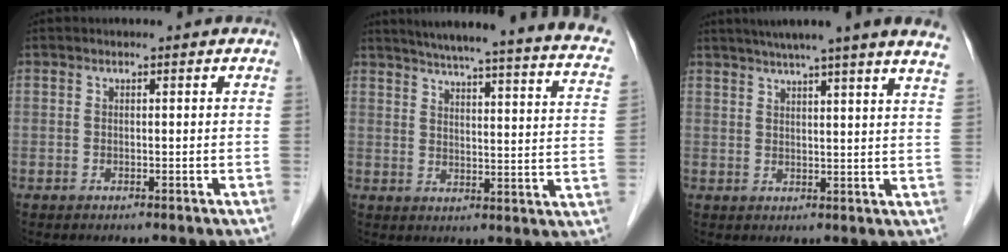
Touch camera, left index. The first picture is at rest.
{"total": 24.0, "force": [19.6, 1.7, 13.7], "torque": [-0.194, -0.024, 0.228]}
{"total": 16.7, "force": [14.0, -1.5, 9.0], "torque": [-0.137, -0.005, 0.167]}